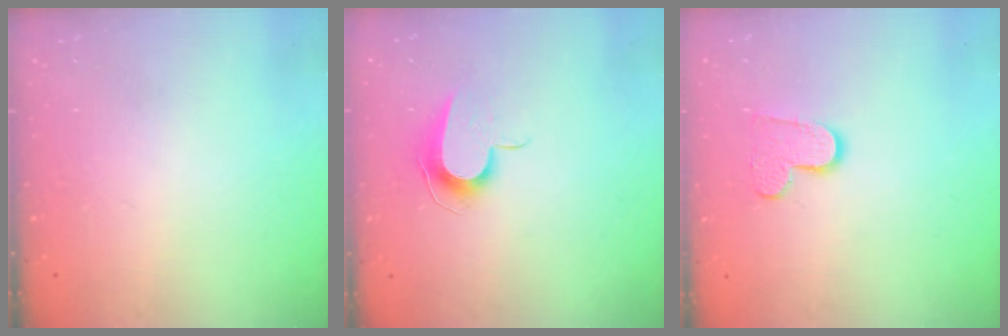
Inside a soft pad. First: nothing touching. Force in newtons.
{"total": 8.9, "press": 8.8, "slide": 0.5}
{"total": 8.3, "press": 8.2, "slide": 0.5}